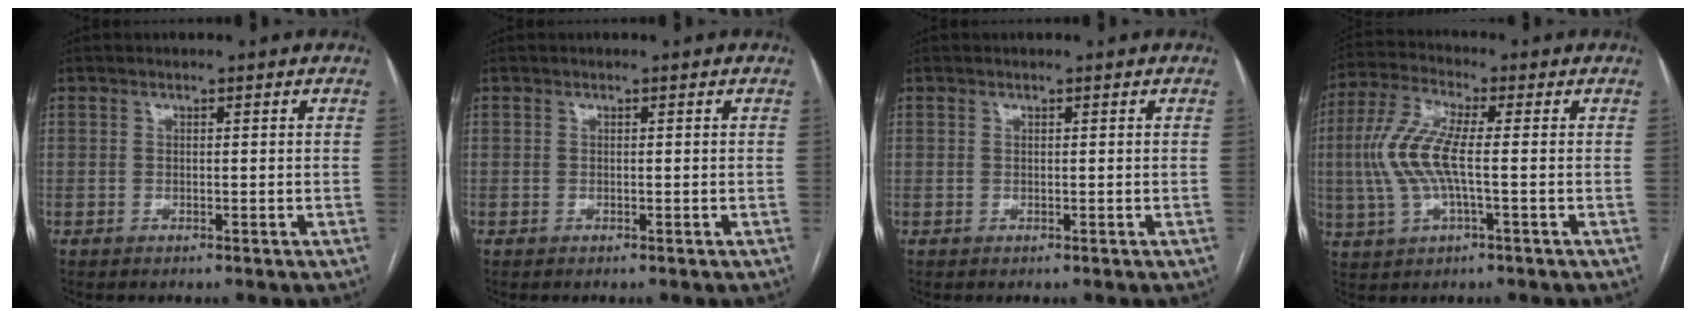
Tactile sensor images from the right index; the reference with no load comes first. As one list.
[{"total": 0.0}, {"total": 0.0}, {"total": 9.4, "force": [-0.4, 2.1, 9.1], "torque": [-0.210, 0.011, -0.011]}]